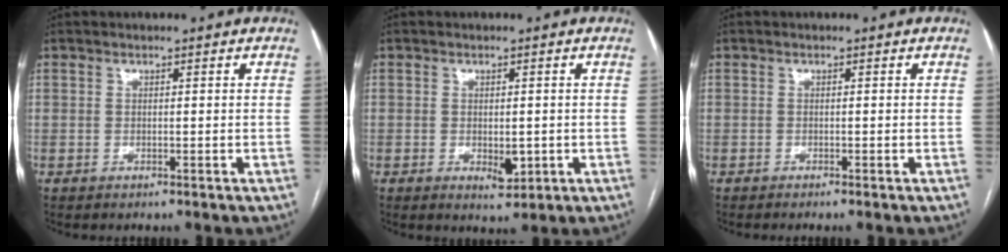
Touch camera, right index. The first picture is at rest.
{"total": 3.2, "force": [-0.6, 1.5, 2.7], "torque": [-0.038, -0.006, -0.002]}
{"total": 1.0, "force": [-0.8, -0.2, 0.5], "torque": [-0.008, 0.003, -0.013]}